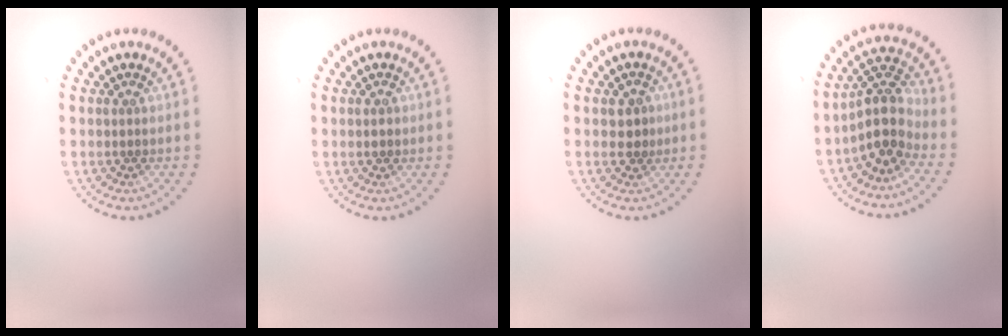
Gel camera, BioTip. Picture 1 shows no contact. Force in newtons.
{"total": 1.1, "press": 1.1, "slide": 0.1}
{"total": 2.0, "press": 1.9, "slide": 0.4}
{"total": 4.1, "press": 3.2, "slide": 2.5}